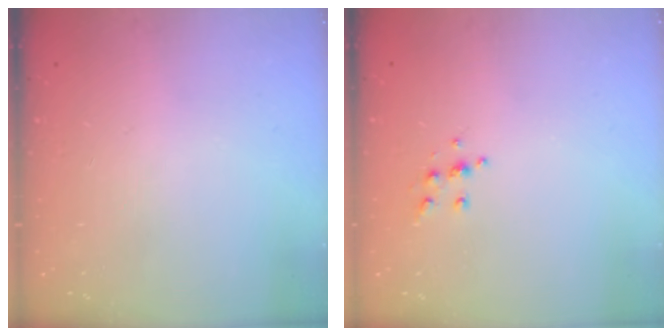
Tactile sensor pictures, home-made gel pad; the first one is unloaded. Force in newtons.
{"total": 5.4, "press": 5.3, "slide": 0.4}